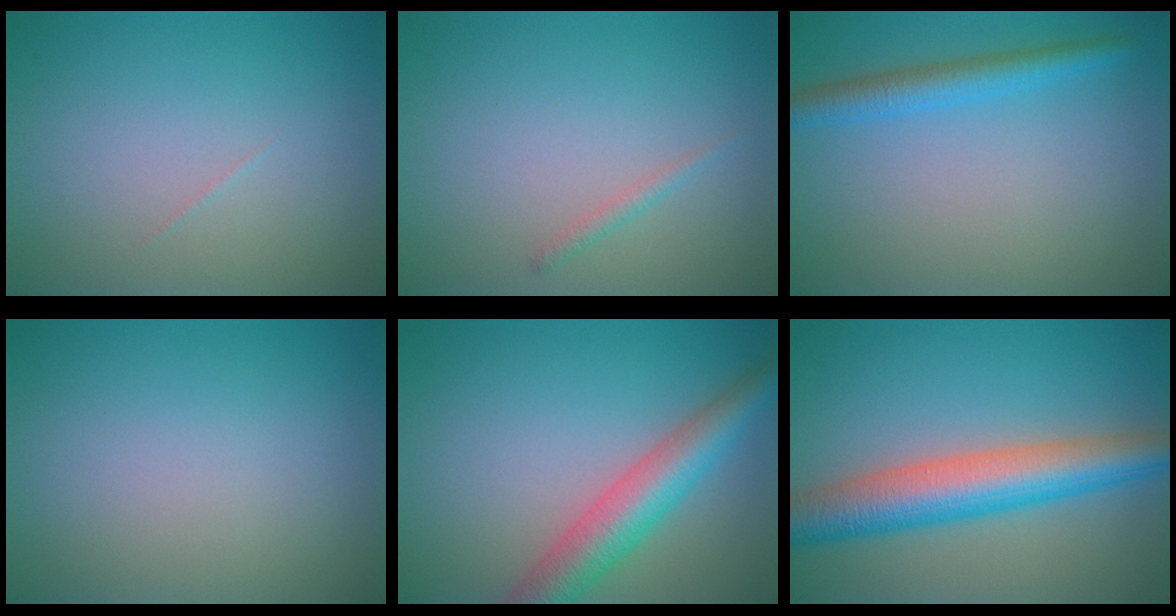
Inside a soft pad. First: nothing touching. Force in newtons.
{"total": 0.8, "press": 0.8, "slide": 0.0}
{"total": 3.0, "press": 3.0, "slide": 0.2}
{"total": 0.0}
{"total": 5.7, "press": 5.7, "slide": 0.3}
{"total": 7.6, "press": 7.6, "slide": 0.2}